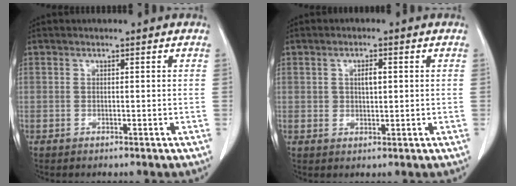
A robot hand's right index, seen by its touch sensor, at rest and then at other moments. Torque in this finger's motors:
{"motor_torque": [-0.05, -0.05, 0.10, 0.03]}